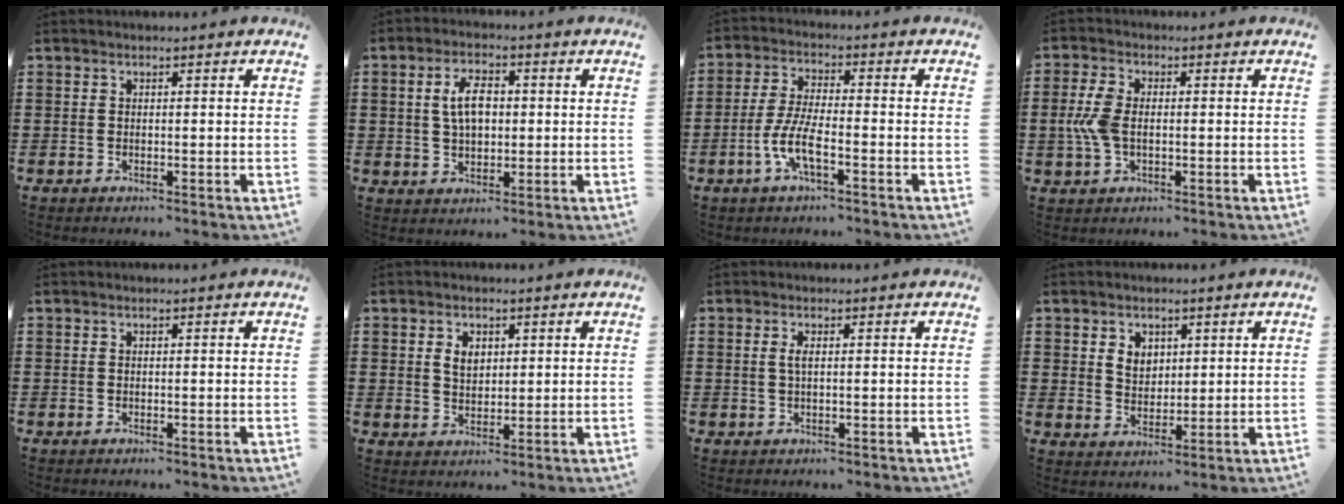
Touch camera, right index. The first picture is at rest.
{"total": 5.7, "force": [0.6, 3.0, 4.8], "torque": [-0.090, 0.011, 0.007]}
{"total": 6.3, "force": [-2.9, 1.3, 5.4], "torque": [-0.132, -0.013, -0.062]}
{"total": 5.3, "force": [-0.3, 3.0, 4.3], "torque": [-0.118, -0.005, -0.015]}
{"total": 0.0}
{"total": 3.0, "force": [1.0, 2.1, 2.0], "torque": [-0.046, 0.009, 0.018]}
{"total": 1.6, "force": [0.3, 0.4, 1.5], "torque": [-0.030, 0.003, 0.003]}
{"total": 3.5, "force": [1.7, 2.7, 1.3], "torque": [-0.035, 0.012, 0.030]}